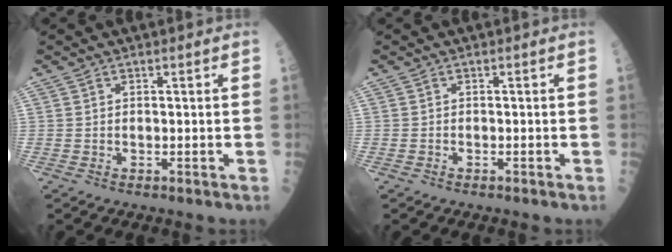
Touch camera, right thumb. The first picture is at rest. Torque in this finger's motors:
{"motor_torque": [0.04, -0.14, -0.03, -0.08, 0.05]}